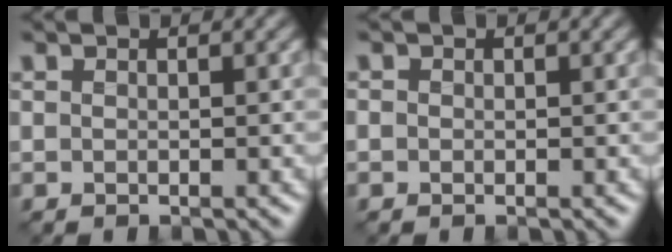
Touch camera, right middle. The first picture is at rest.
{"total": 0.5, "force": [-0.1, 0.5, 0.1], "torque": [0.000, -0.002, -0.002]}